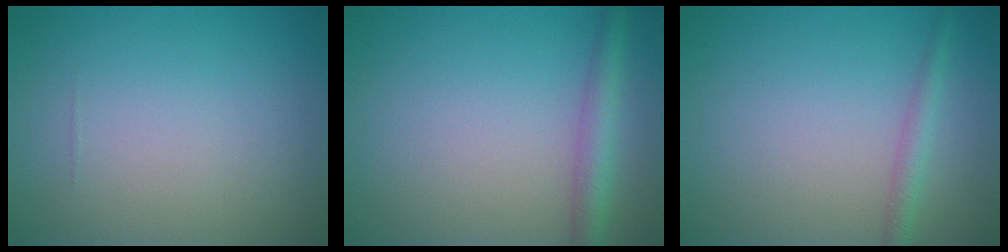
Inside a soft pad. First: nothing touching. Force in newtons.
{"total": 2.9, "press": 2.9, "slide": 0.1}
{"total": 1.7, "press": 1.7, "slide": 0.1}